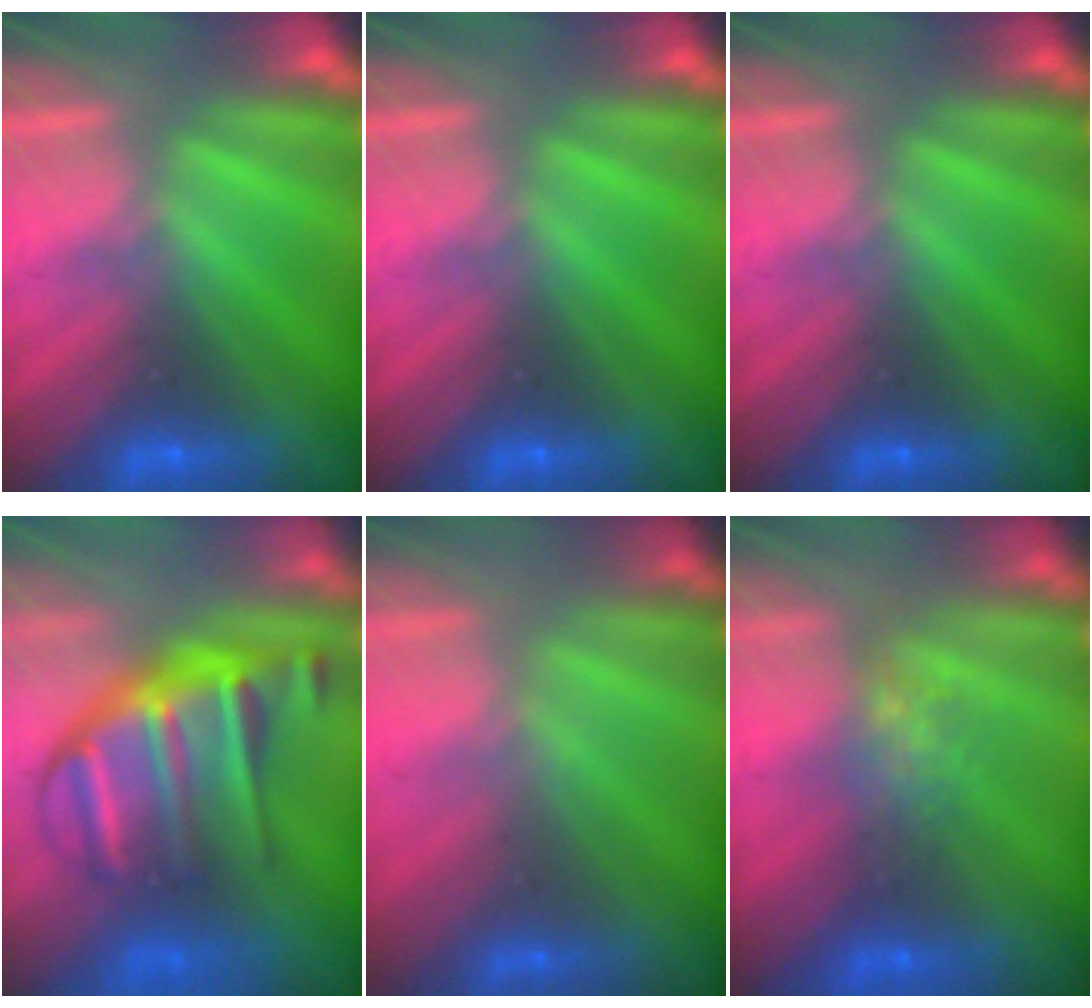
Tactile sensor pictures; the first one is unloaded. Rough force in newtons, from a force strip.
{"total": 0.0}
{"total": 0.0}
{"total": 6.1}
{"total": 2.1}
{"total": 4.3}